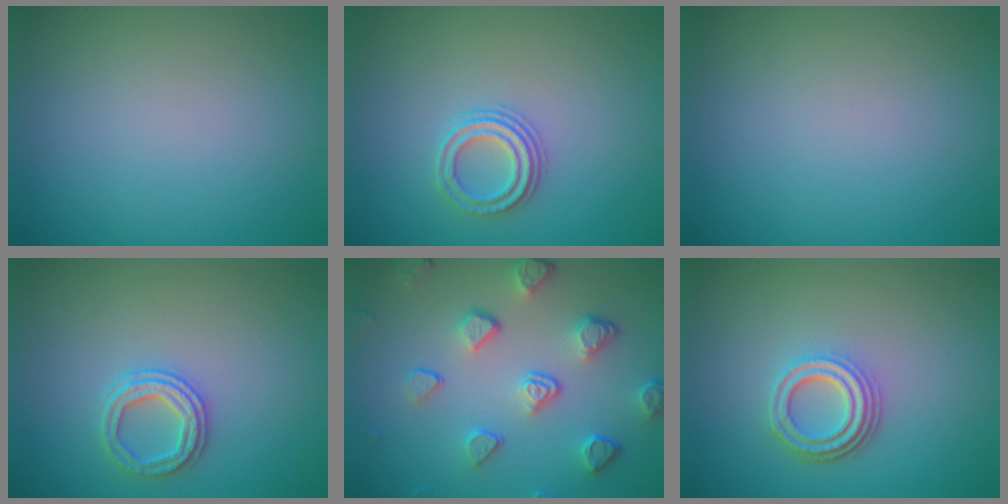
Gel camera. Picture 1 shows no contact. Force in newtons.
{"total": 2.4, "press": 2.2, "slide": 0.8}
{"total": 0.0}
{"total": 2.5, "press": 2.4, "slide": 0.6}
{"total": 4.9, "press": 3.7, "slide": 3.2}
{"total": 3.9, "press": 3.0, "slide": 2.5}